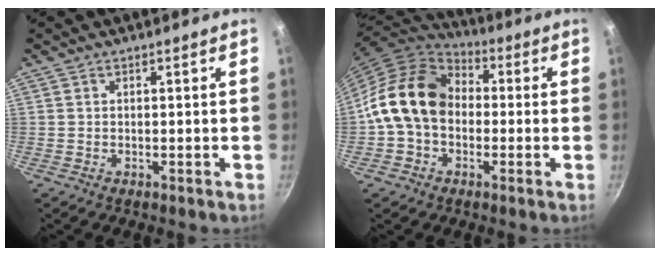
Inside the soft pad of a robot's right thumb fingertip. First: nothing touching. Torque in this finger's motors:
{"motor_torque": [1.33, 3.08, 0.88, -0.86, 0.29]}